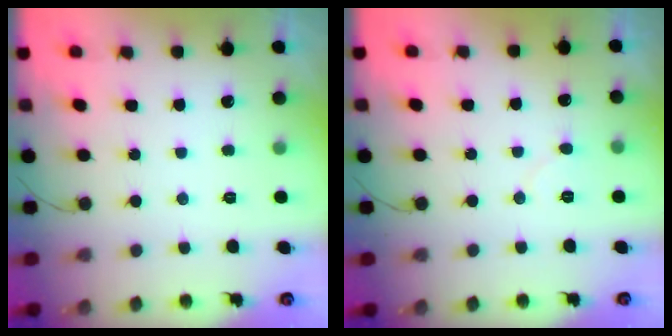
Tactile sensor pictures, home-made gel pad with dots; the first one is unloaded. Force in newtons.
{"total": 4.3, "press": 4.3, "slide": 0.5}